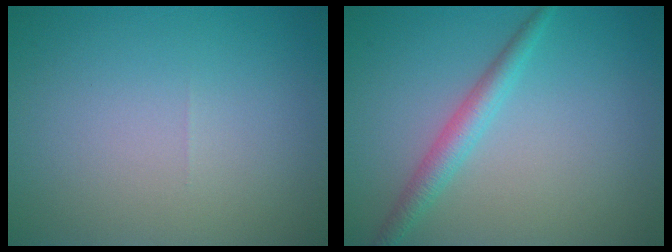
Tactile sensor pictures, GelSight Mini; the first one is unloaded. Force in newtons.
{"total": 2.5, "press": 2.5, "slide": 0.1}